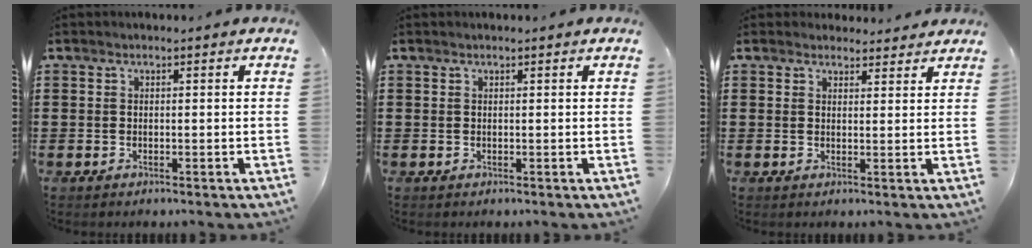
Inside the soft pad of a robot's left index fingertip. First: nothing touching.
{"total": 0.0}
{"total": 2.5, "force": [2.4, 0.7, 0.2], "torque": [-0.001, -0.004, 0.044]}